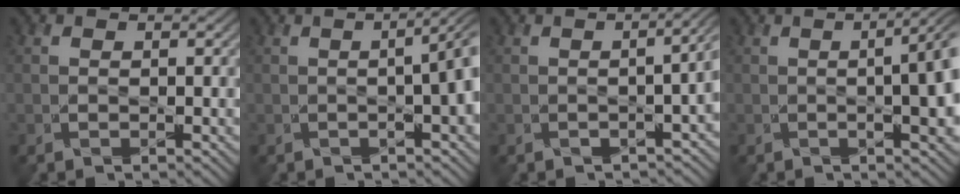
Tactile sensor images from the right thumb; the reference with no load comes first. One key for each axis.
{"total": 7.3, "fx": -0.5, "fy": 2.3, "fz": 6.9, "tx": -0.055, "ty": 0.011, "tz": -0.026}
{"total": 4.6, "fx": -0.9, "fy": 1.7, "fz": 4.2, "tx": -0.043, "ty": -0.001, "tz": -0.009}
{"total": 8.7, "fx": -0.3, "fy": 2.8, "fz": 8.3, "tx": -0.075, "ty": 0.012, "tz": -0.022}